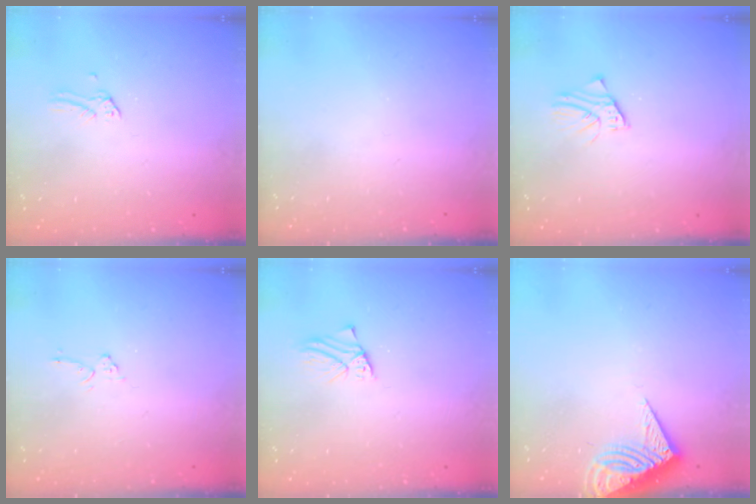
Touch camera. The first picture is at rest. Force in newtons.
{"total": 0.0}
{"total": 1.6, "press": 1.6, "slide": 0.3}
{"total": 4.1, "press": 4.0, "slide": 0.5}
{"total": 1.2, "press": 1.2, "slide": 0.1}
{"total": 8.1, "press": 8.0, "slide": 0.8}